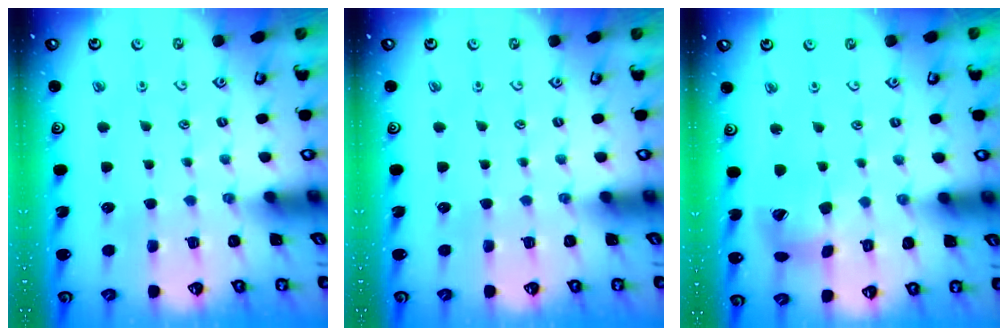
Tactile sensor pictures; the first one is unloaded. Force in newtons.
{"total": 0.0}
{"total": 12.0, "press": 11.9, "slide": 1.3}